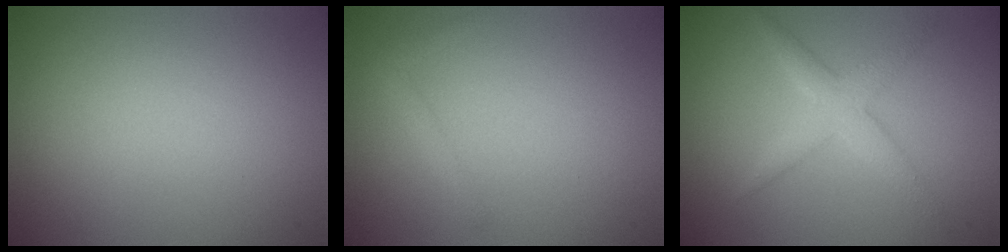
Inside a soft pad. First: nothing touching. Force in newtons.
{"total": 1.1, "press": 1.1, "slide": 0.1}
{"total": 2.7, "press": 2.7, "slide": 0.1}